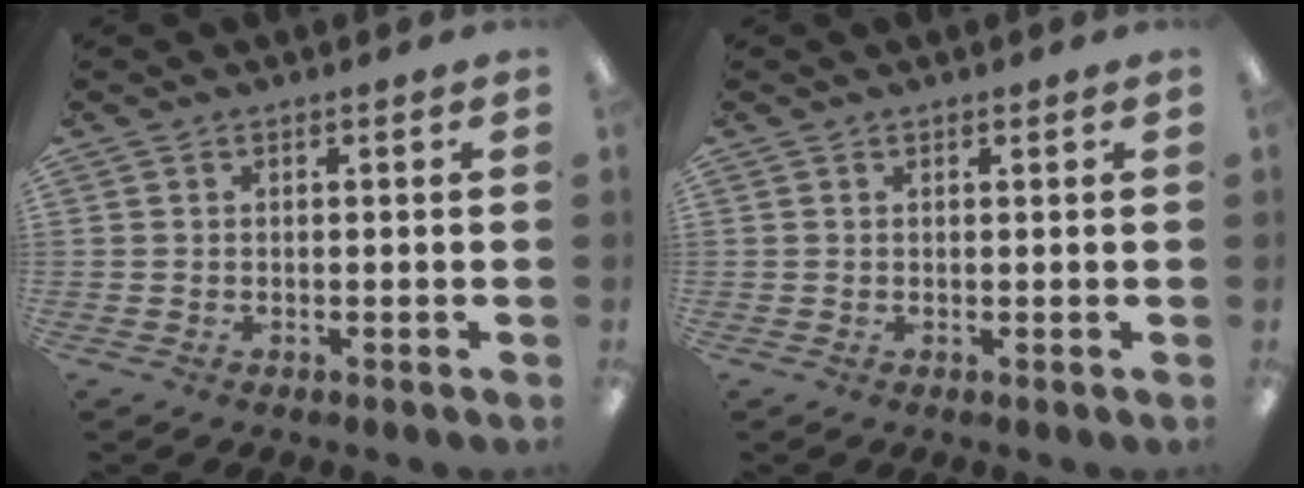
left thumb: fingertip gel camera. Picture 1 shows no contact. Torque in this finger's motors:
{"motor_torque": [0.06, -0.17, -0.40, 0.20, 0.00]}